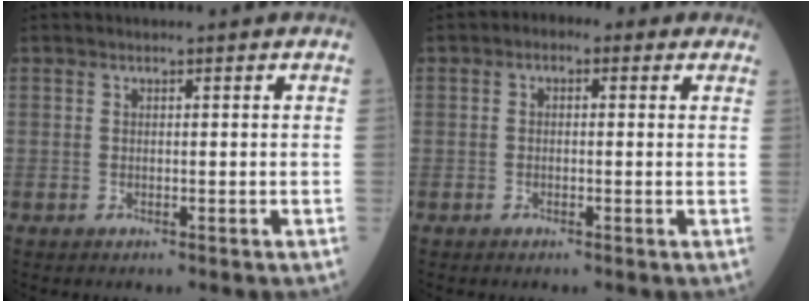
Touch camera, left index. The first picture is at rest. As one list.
[{"total": 3.0, "force": [1.0, 1.9, 2.2], "torque": [-0.030, 0.021, 0.004]}]